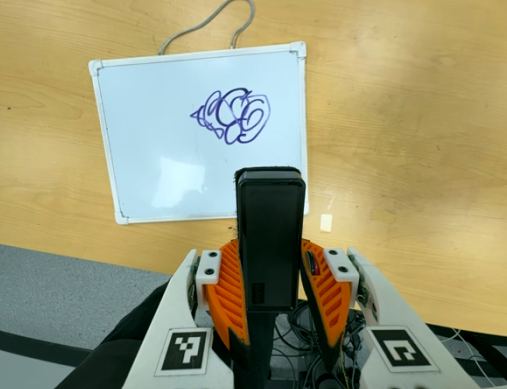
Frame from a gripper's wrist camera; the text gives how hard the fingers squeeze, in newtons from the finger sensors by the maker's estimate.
{"total": 5.3, "left": 3.8, "right": 6.9}